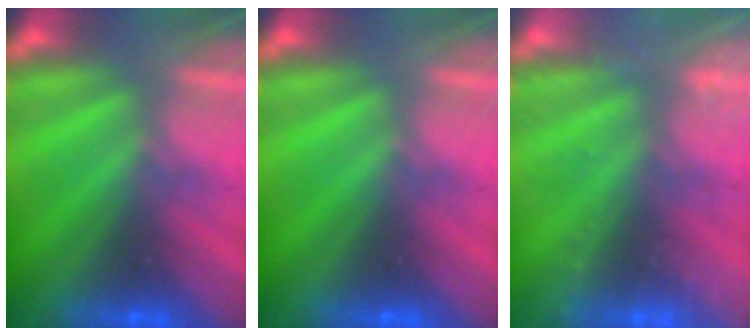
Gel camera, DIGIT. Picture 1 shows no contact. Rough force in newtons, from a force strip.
{"total": 0.0}
{"total": 2.5}